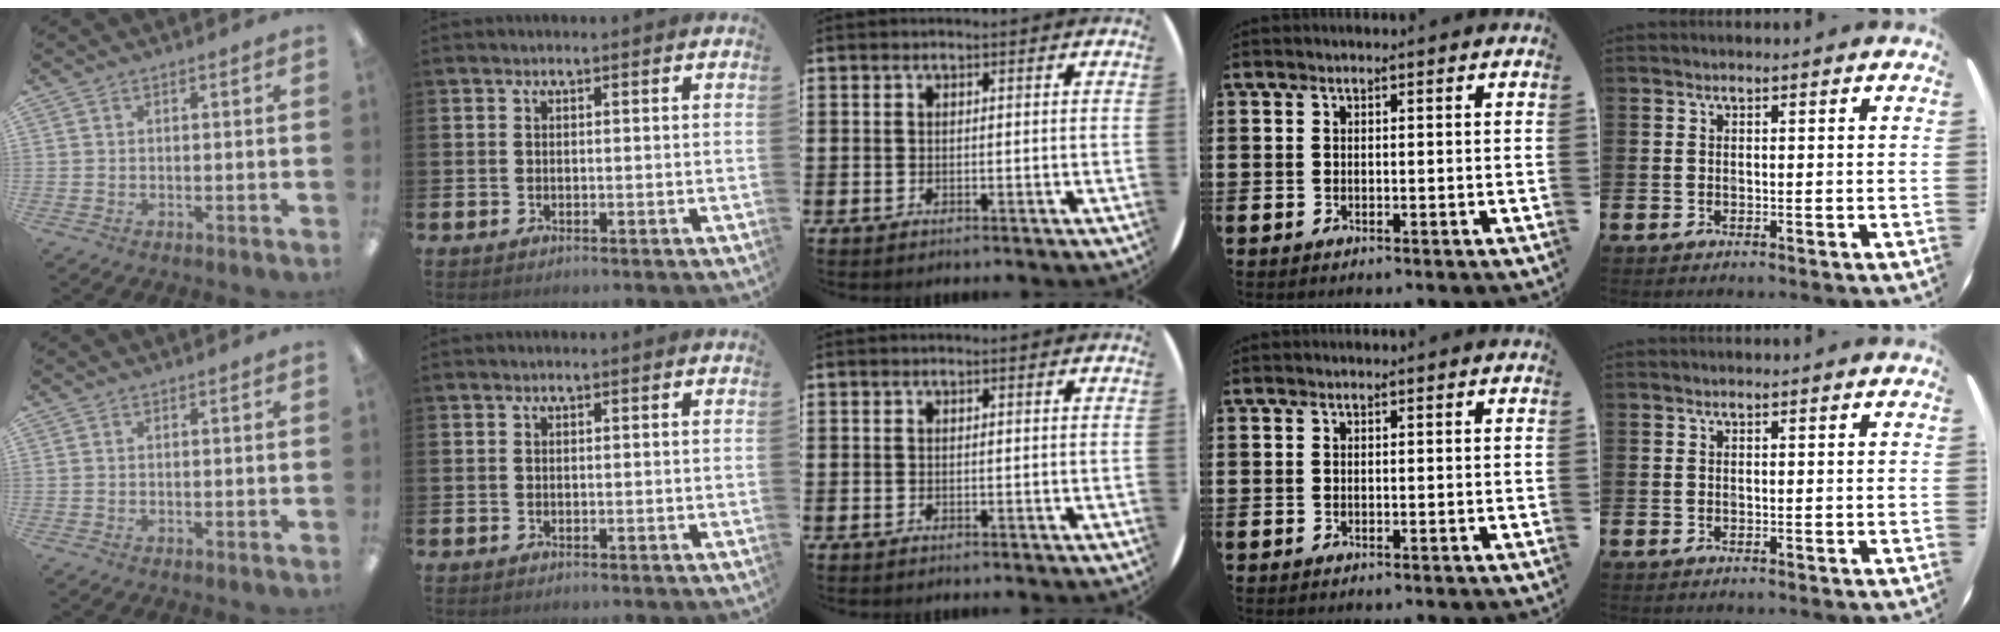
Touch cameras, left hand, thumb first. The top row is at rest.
{}